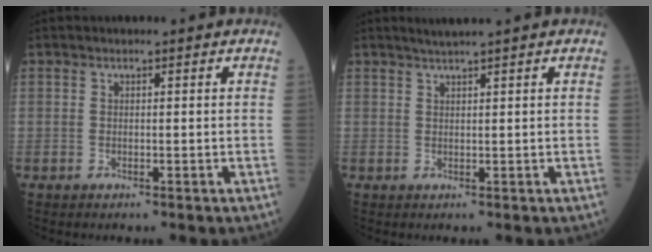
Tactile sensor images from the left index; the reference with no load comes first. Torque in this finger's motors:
{"motor_torque": [-0.15, 0.04, -0.01, 0.03]}